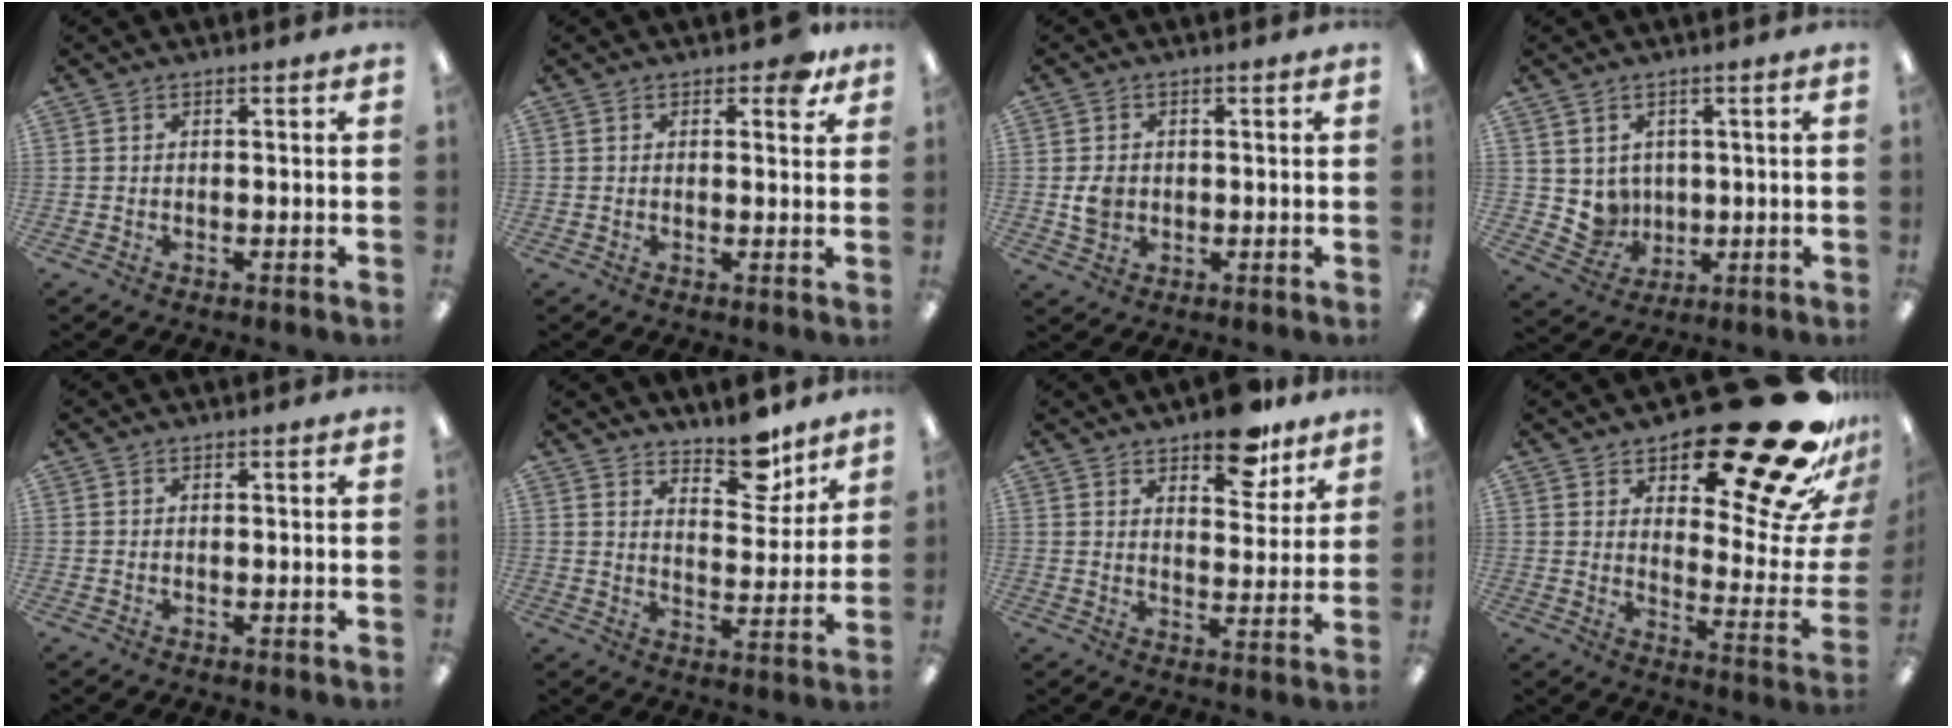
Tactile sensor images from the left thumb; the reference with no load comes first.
{"total": 4.2, "force": [2.5, 2.0, 2.7], "torque": [-0.027, -0.004, 0.038]}
{"total": 3.9, "force": [0.0, 3.4, 1.9], "torque": [-0.020, 0.002, -0.002]}
{"total": 5.8, "force": [2.2, 5.4, 0.3], "torque": [-0.012, -0.017, 0.049]}
{"total": 0.0}
{"total": 9.8, "force": [8.2, 3.9, 3.7], "torque": [-0.034, -0.061, 0.144]}
{"total": 10.9, "force": [8.3, 4.7, 5.2], "torque": [-0.053, -0.049, 0.143]}
{"total": 27.8, "force": [18.5, 9.8, 18.3], "torque": [-0.200, -0.139, 0.307]}